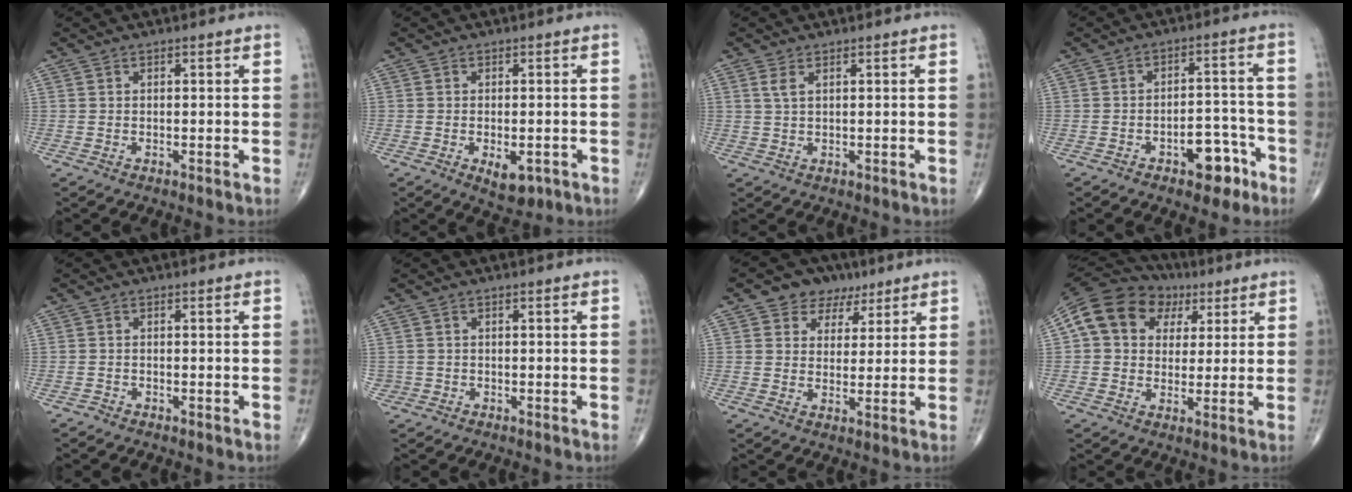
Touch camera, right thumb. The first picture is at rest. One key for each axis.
{"total": 4.8, "fx": -1.7, "fy": 2.5, "fz": 3.8, "tx": -0.049, "ty": -0.002, "tz": -0.016}
{"total": 2.2, "fx": 1.1, "fy": 0.8, "fz": 1.7, "tx": -0.041, "ty": 0.003, "tz": 0.029}
{"total": 8.0, "fx": -4.4, "fy": 4.3, "fz": 5.2, "tx": -0.045, "ty": 0.045, "tz": -0.058}
{"total": 0.7, "fx": -0.6, "fy": 0.3, "fz": -0.1, "tx": 0.000, "ty": 0.000, "tz": -0.016}
{"total": 1.3, "fx": -0.2, "fy": 1.1, "fz": 0.6, "tx": -0.012, "ty": 0.009, "tz": 0.000}
{"total": 7.3, "fx": 4.3, "fy": 5.4, "fz": 2.4, "tx": 0.000, "ty": -0.012, "tz": 0.065}
{"total": 14.9, "fx": 4.8, "fy": 11.9, "fz": 7.5, "tx": -0.111, "ty": 0.024, "tz": 0.074}